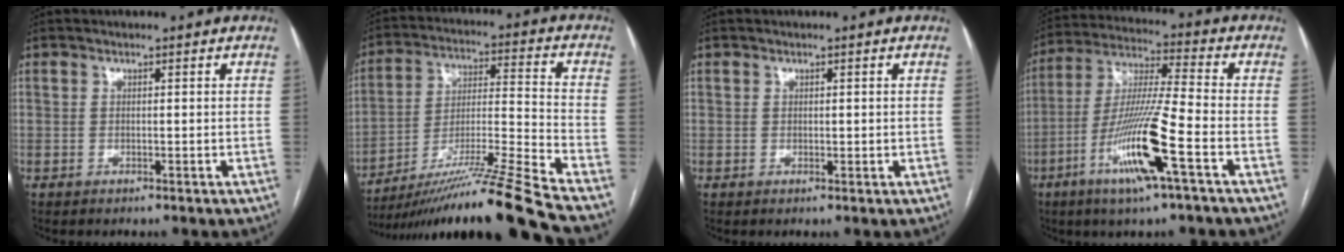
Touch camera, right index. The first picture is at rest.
{"total": 20.4, "force": [-16.9, -3.1, 11.0], "torque": [-0.173, -0.015, -0.293]}
{"total": 0.9, "force": [0.2, 0.7, 0.6], "torque": [-0.003, 0.000, 0.005]}
{"total": 14.6, "force": [-6.2, 0.0, 13.2], "torque": [-0.266, -0.013, -0.116]}